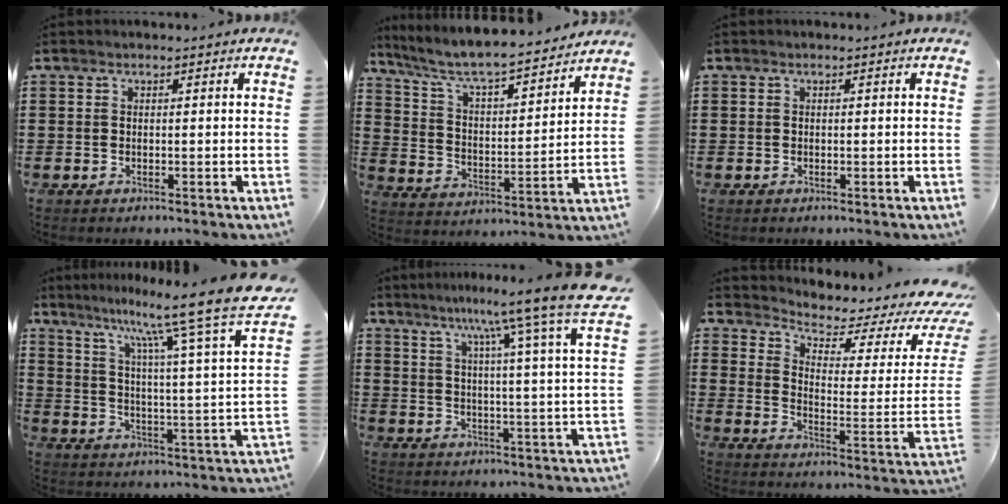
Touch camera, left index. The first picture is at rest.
{"total": 6.7, "force": [6.0, 0.4, 2.9], "torque": [-0.083, -0.045, 0.096]}
{"total": 0.0}
{"total": 11.3, "force": [9.6, -1.7, 5.7], "torque": [-0.122, -0.084, 0.145]}
{"total": 9.7, "force": [7.9, -1.5, 5.4], "torque": [-0.112, -0.055, 0.121]}
{"total": 3.2, "force": [2.8, 0.8, 1.3], "torque": [-0.041, -0.039, 0.039]}